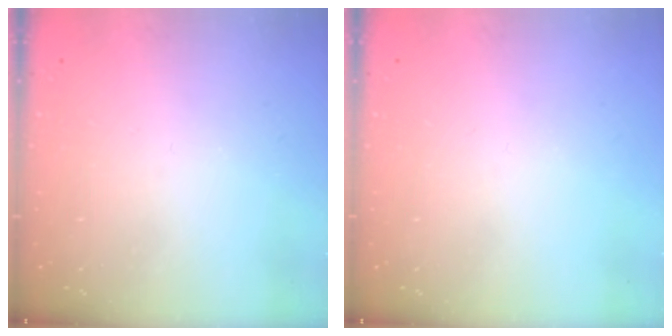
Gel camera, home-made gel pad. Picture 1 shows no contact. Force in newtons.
{"total": 0.0}